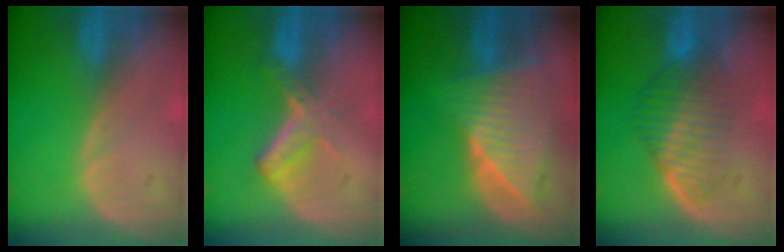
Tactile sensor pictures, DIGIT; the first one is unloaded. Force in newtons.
{"total": 5.6, "press": 4.8, "slide": 2.8}
{"total": 9.1, "press": 8.0, "slide": 4.3}
{"total": 6.9, "press": 6.5, "slide": 2.3}